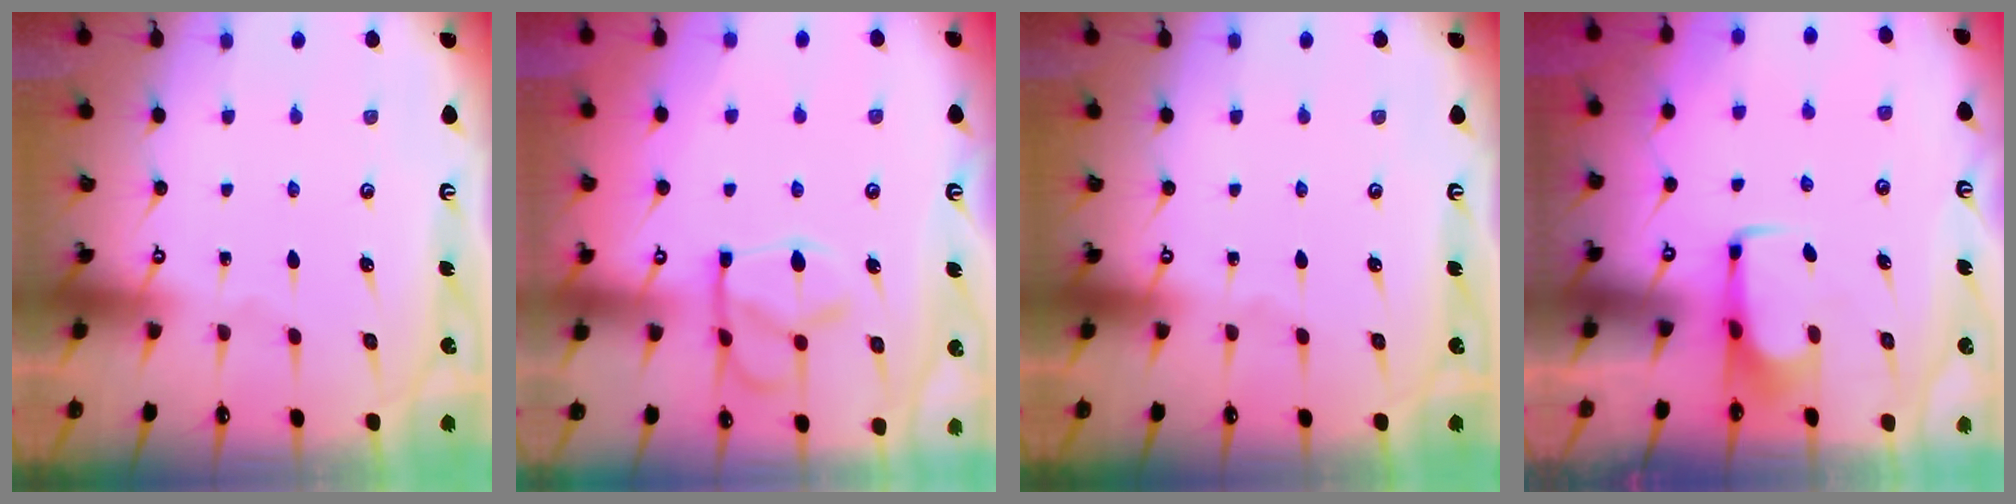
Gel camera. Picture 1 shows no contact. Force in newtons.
{"total": 6.2, "press": 5.9, "slide": 1.7}
{"total": 0.0}
{"total": 1.5, "press": 1.5, "slide": 0.4}